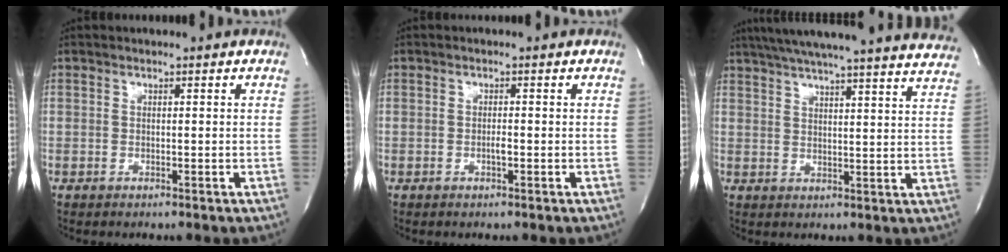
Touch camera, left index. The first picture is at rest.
{"total": 1.0, "force": [-0.3, 0.1, 0.9], "torque": [-0.020, 0.001, -0.006]}
{"total": 31.5, "force": [28.6, 1.3, 13.0], "torque": [-0.217, -0.043, 0.348]}